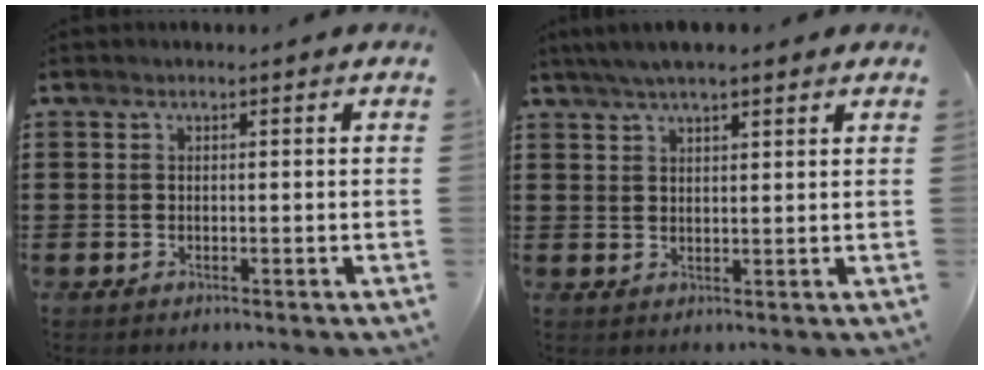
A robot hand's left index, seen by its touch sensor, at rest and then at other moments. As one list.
[{"total": 4.2, "force": [3.3, 0.8, 2.4], "torque": [-0.053, 0.003, 0.060]}]